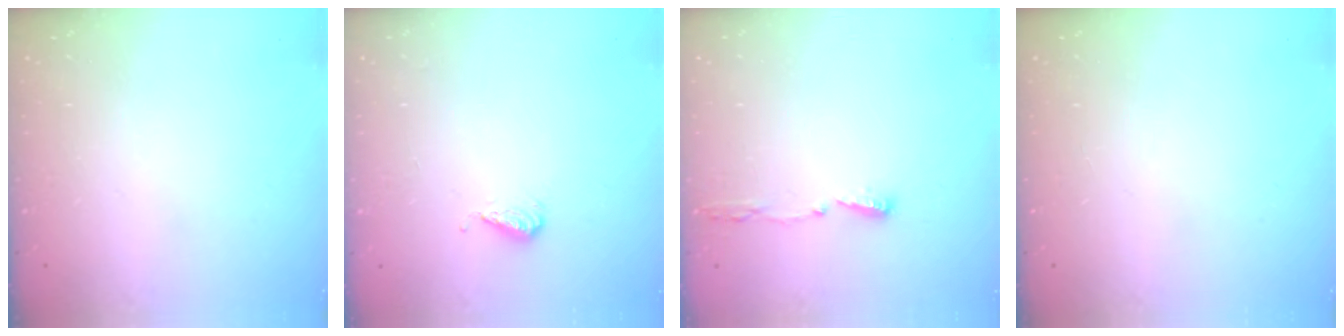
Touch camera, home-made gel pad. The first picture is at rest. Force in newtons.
{"total": 4.0, "press": 3.8, "slide": 1.2}
{"total": 4.9, "press": 4.8, "slide": 1.2}
{"total": 0.0}